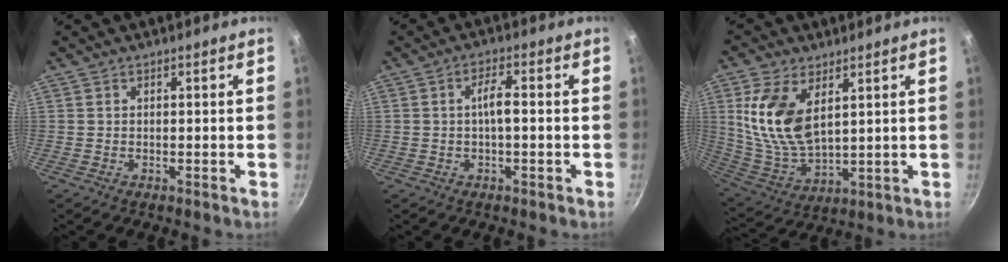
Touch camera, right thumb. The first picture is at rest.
{"total": 3.8, "force": [-0.3, 1.0, 3.7], "torque": [-0.072, 0.015, -0.007]}
{"total": 14.3, "force": [4.6, 7.8, 11.1], "torque": [-0.214, -0.030, 0.103]}